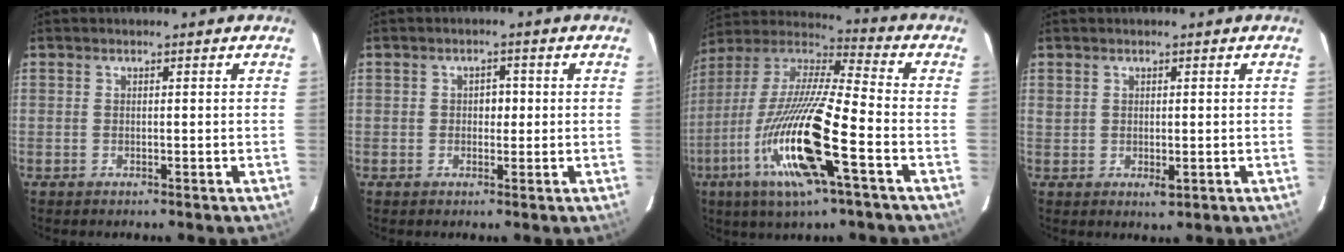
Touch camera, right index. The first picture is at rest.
{"total": 2.3, "force": [0.1, 1.5, 1.7], "torque": [-0.024, 0.007, 0.001]}
{"total": 20.2, "force": [-7.4, 2.1, 18.7], "torque": [-0.406, -0.027, -0.145]}
{"total": 2.1, "force": [0.1, 1.1, 1.7], "torque": [-0.033, -0.005, 0.007]}